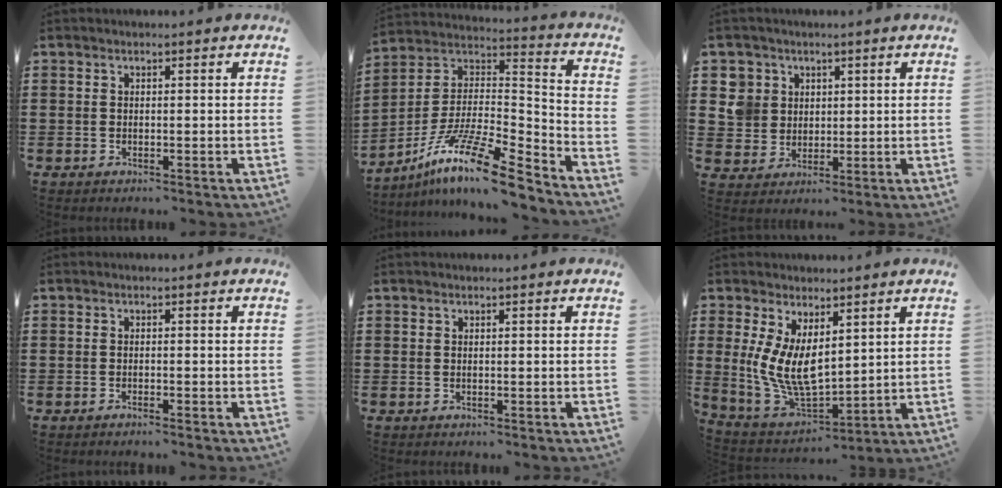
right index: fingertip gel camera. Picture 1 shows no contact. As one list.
[{"total": 14.4, "force": [-10.6, 2.3, 9.5], "torque": [-0.180, 0.021, -0.202]}, {"total": 6.1, "force": [2.0, 5.6, 1.0], "torque": [-0.054, 0.018, 0.037]}, {"total": 0.7, "force": [-0.7, 0.0, 0.2], "torque": [-0.007, -0.002, -0.013]}, {"total": 0.0}, {"total": 7.8, "force": [1.9, 4.1, 6.3], "torque": [-0.148, -0.013, 0.035]}]